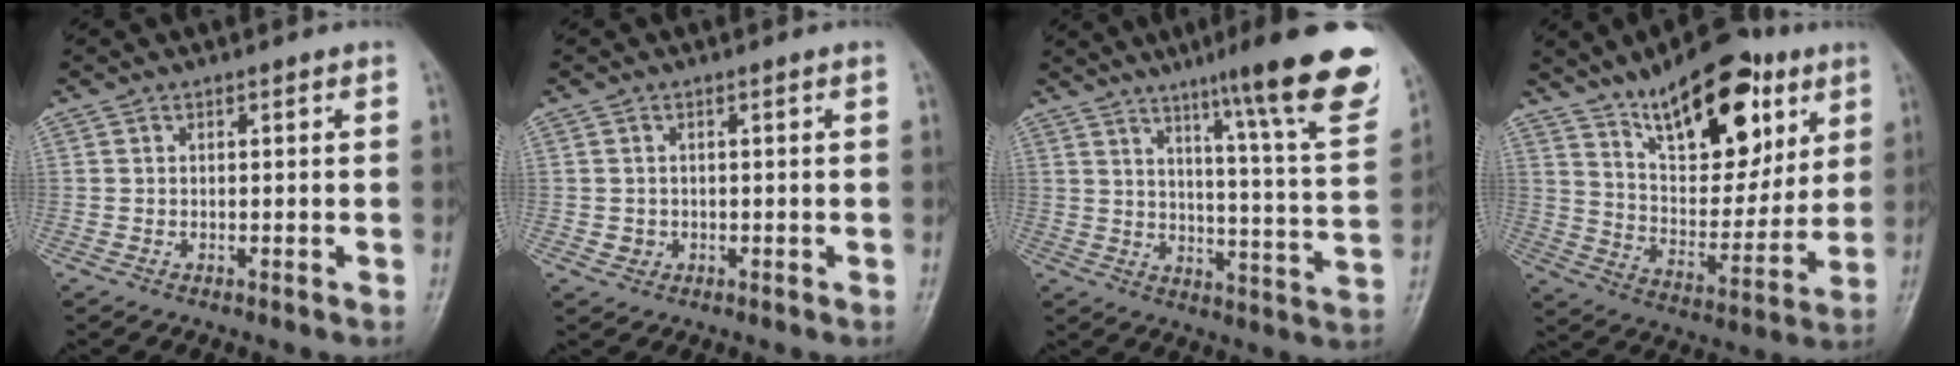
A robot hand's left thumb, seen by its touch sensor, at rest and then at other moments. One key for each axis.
{"total": 1.3, "fx": -0.3, "fy": 1.2, "fz": 0.4, "tx": -0.003, "ty": 0.002, "tz": 0.001}
{"total": 21.0, "fx": 13.7, "fy": 1.5, "fz": 15.8, "tx": -0.190, "ty": -0.065, "tz": 0.181}
{"total": 20.6, "fx": 11.4, "fy": 9.2, "fz": 14.5, "tx": -0.172, "ty": -0.052, "tz": 0.190}